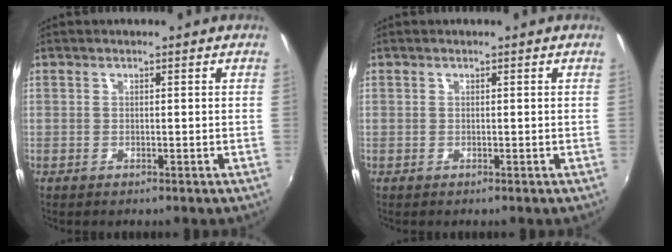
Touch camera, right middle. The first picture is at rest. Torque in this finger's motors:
{"motor_torque": [-0.02, -0.02, 0.00, 0.00]}